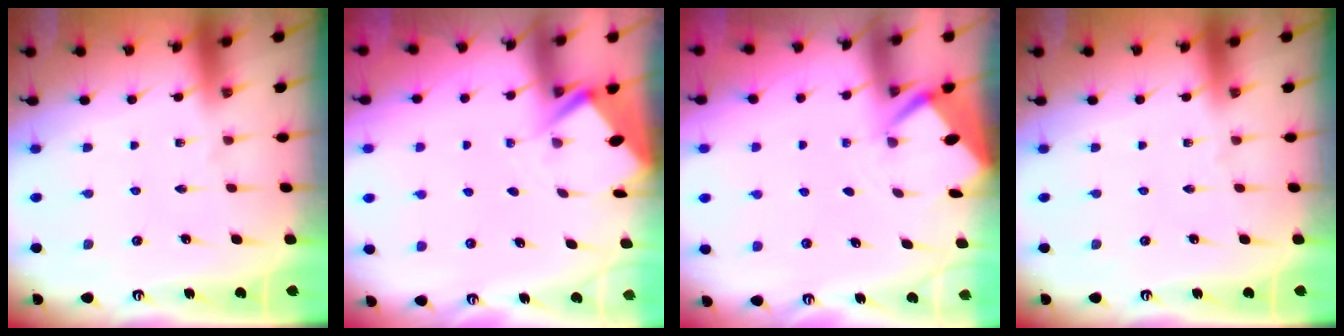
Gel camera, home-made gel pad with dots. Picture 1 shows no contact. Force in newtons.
{"total": 2.9, "press": 2.8, "slide": 0.4}
{"total": 2.6, "press": 2.6, "slide": 0.1}
{"total": 0.0}